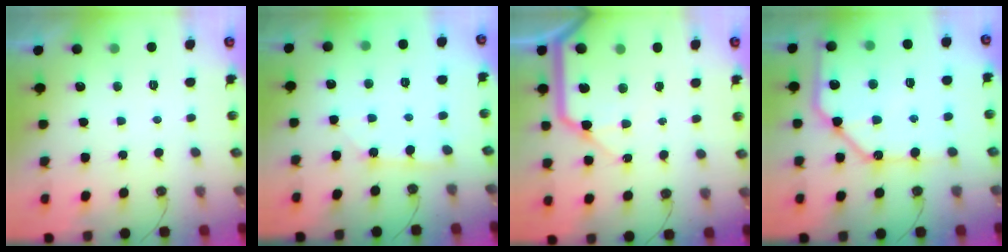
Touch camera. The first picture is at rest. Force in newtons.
{"total": 2.6, "press": 2.6, "slide": 0.0}
{"total": 16.2, "press": 16.1, "slide": 2.2}
{"total": 20.2, "press": 20.1, "slide": 2.4}